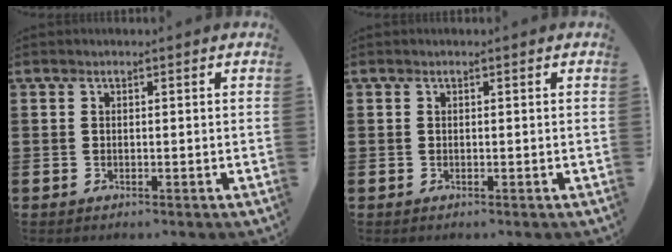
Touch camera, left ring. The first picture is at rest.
{"total": 0.0}